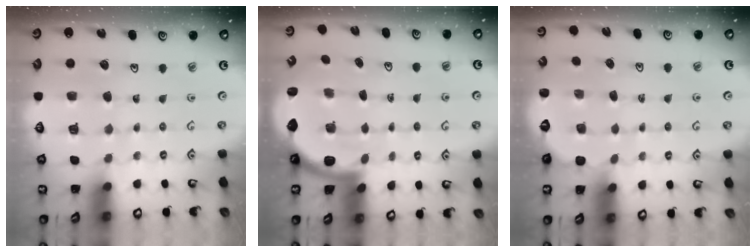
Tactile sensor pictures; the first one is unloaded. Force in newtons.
{"total": 2.7, "press": 2.6, "slide": 0.5}
{"total": 1.8, "press": 1.1, "slide": 1.4}